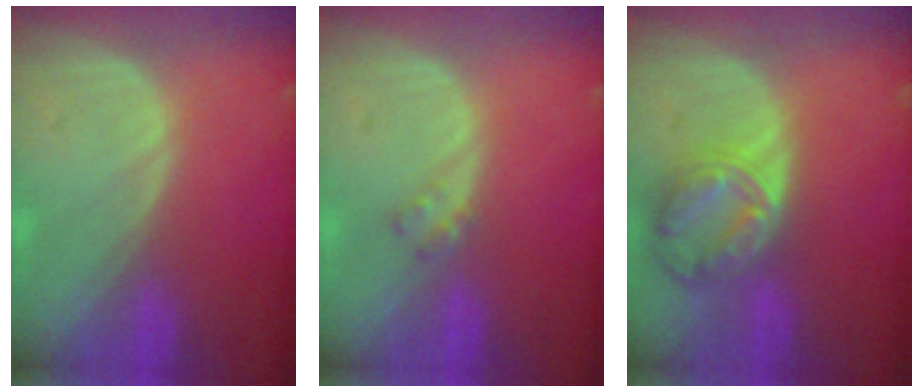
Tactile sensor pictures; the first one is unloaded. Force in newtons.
{"total": 1.6, "press": 1.6, "slide": 0.2}
{"total": 8.2, "press": 7.0, "slide": 4.3}